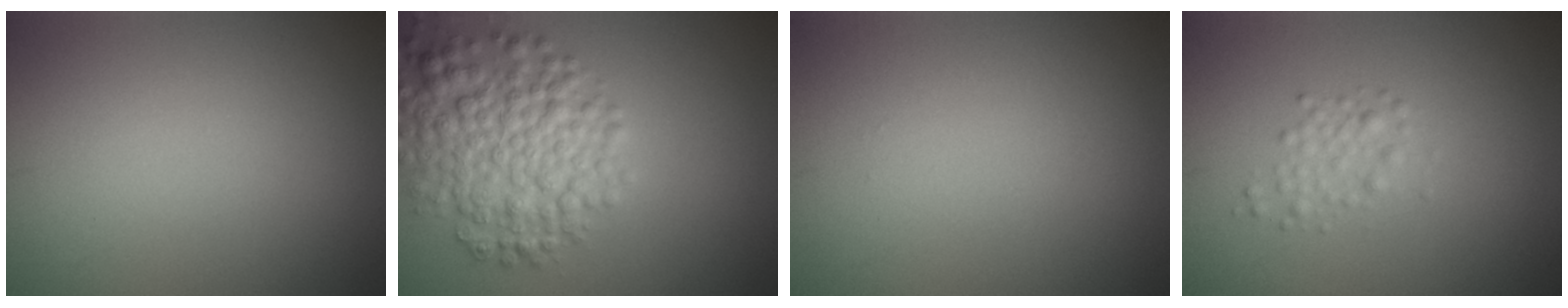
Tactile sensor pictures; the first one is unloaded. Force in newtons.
{"total": 6.4, "press": 6.4, "slide": 0.2}
{"total": 0.0}
{"total": 1.5, "press": 1.5, "slide": 0.0}